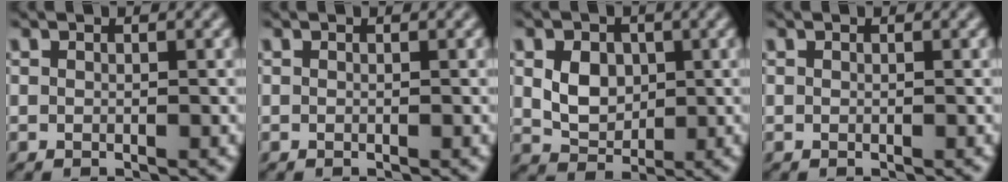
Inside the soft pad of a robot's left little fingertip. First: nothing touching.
{"total": 0.0}
{"total": 3.8, "force": [0.4, 2.9, 2.4], "torque": [-0.054, -0.003, 0.006]}
{"total": 0.0}